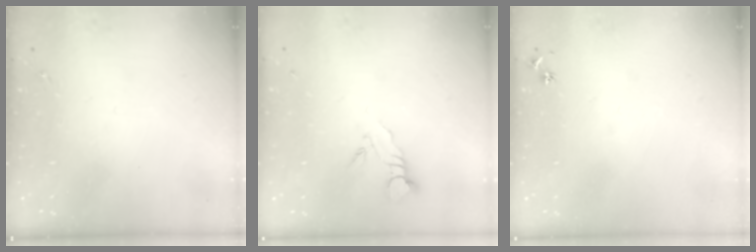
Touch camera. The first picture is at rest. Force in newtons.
{"total": 3.7, "press": 3.7, "slide": 0.4}
{"total": 2.9, "press": 2.8, "slide": 0.3}